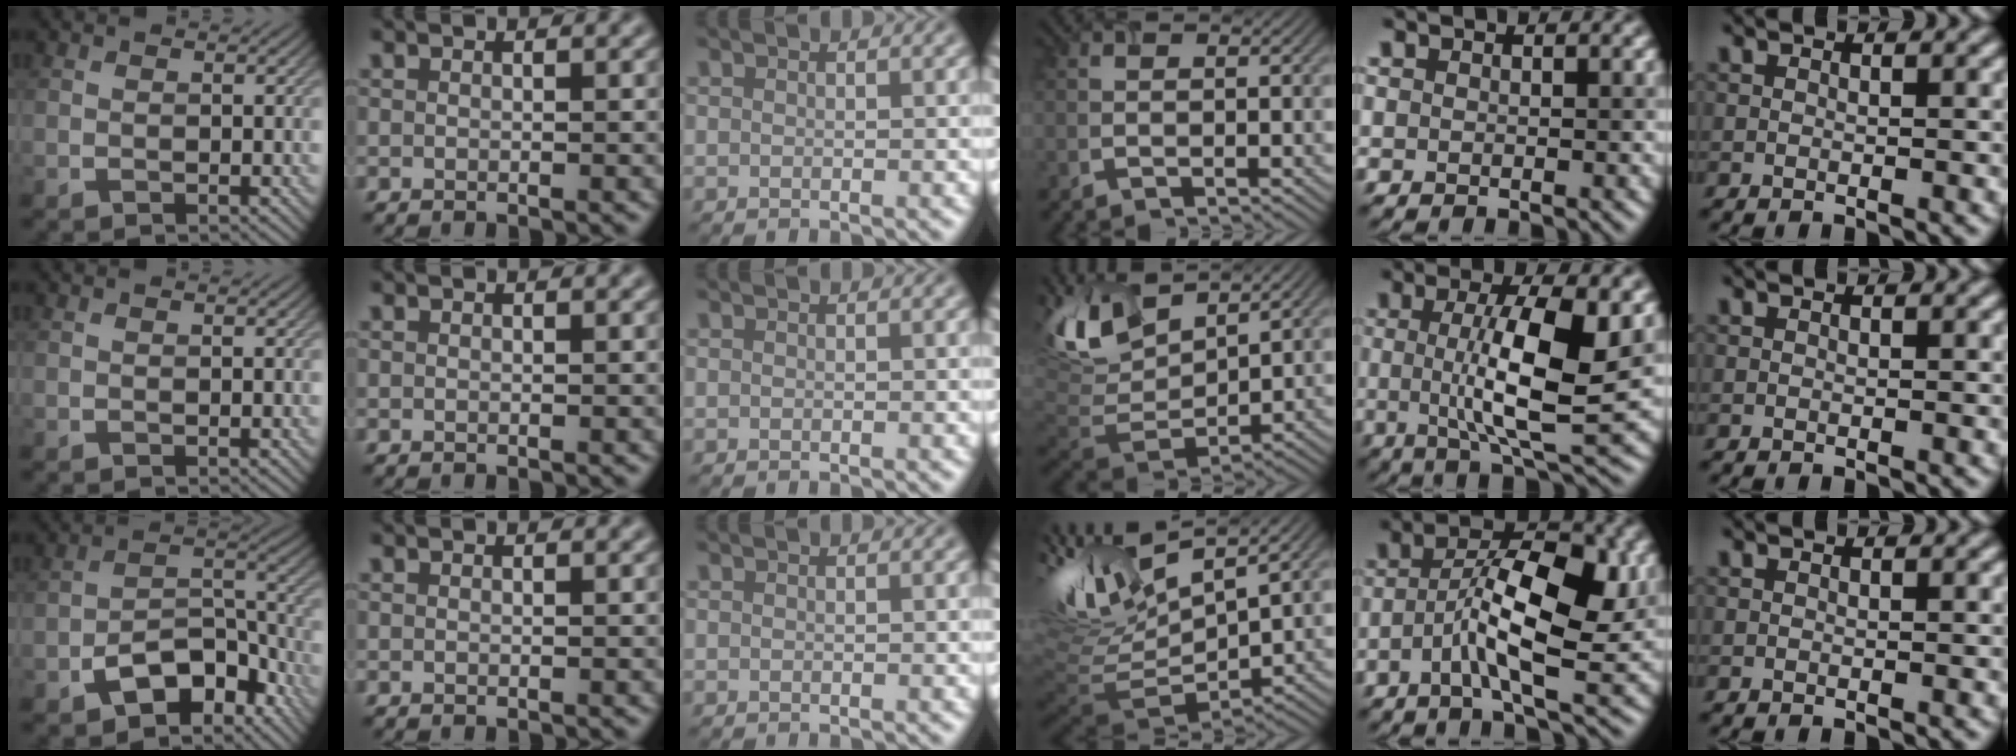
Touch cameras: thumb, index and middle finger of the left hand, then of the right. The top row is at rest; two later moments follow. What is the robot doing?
{"motion": "open", "object": "airpods case & airpods"}